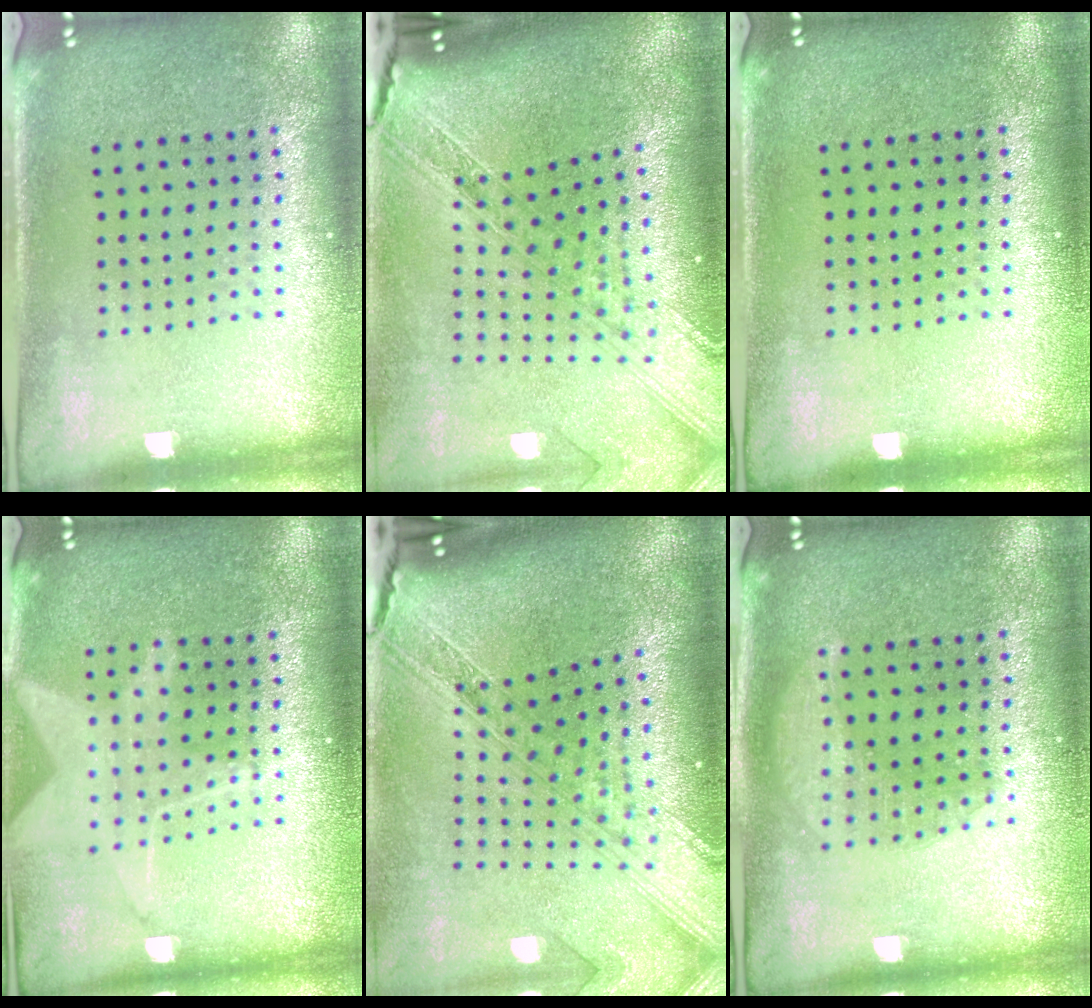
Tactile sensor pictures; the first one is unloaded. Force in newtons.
{"total": 3.1, "press": 2.4, "slide": 2.1}
{"total": 0.0}
{"total": 1.6, "press": 1.4, "slide": 0.7}
{"total": 3.9, "press": 2.9, "slide": 2.6}
{"total": 2.2, "press": 2.2, "slide": 0.3}